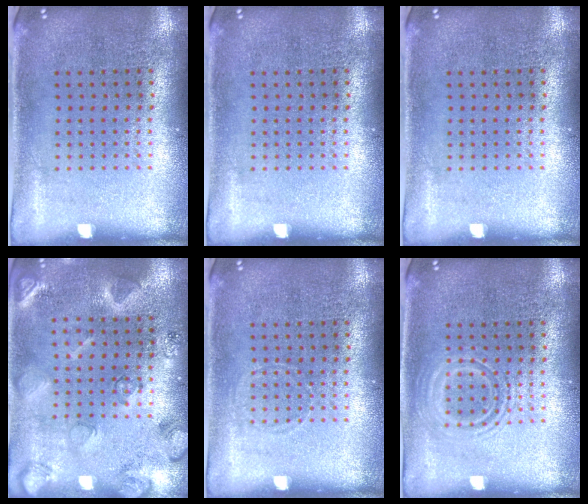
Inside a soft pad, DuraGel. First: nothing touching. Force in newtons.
{"total": 0.0}
{"total": 0.0}
{"total": 2.3, "press": 2.2, "slide": 0.4}
{"total": 0.6, "press": 0.6, "slide": 0.0}
{"total": 2.1, "press": 2.1, "slide": 0.3}